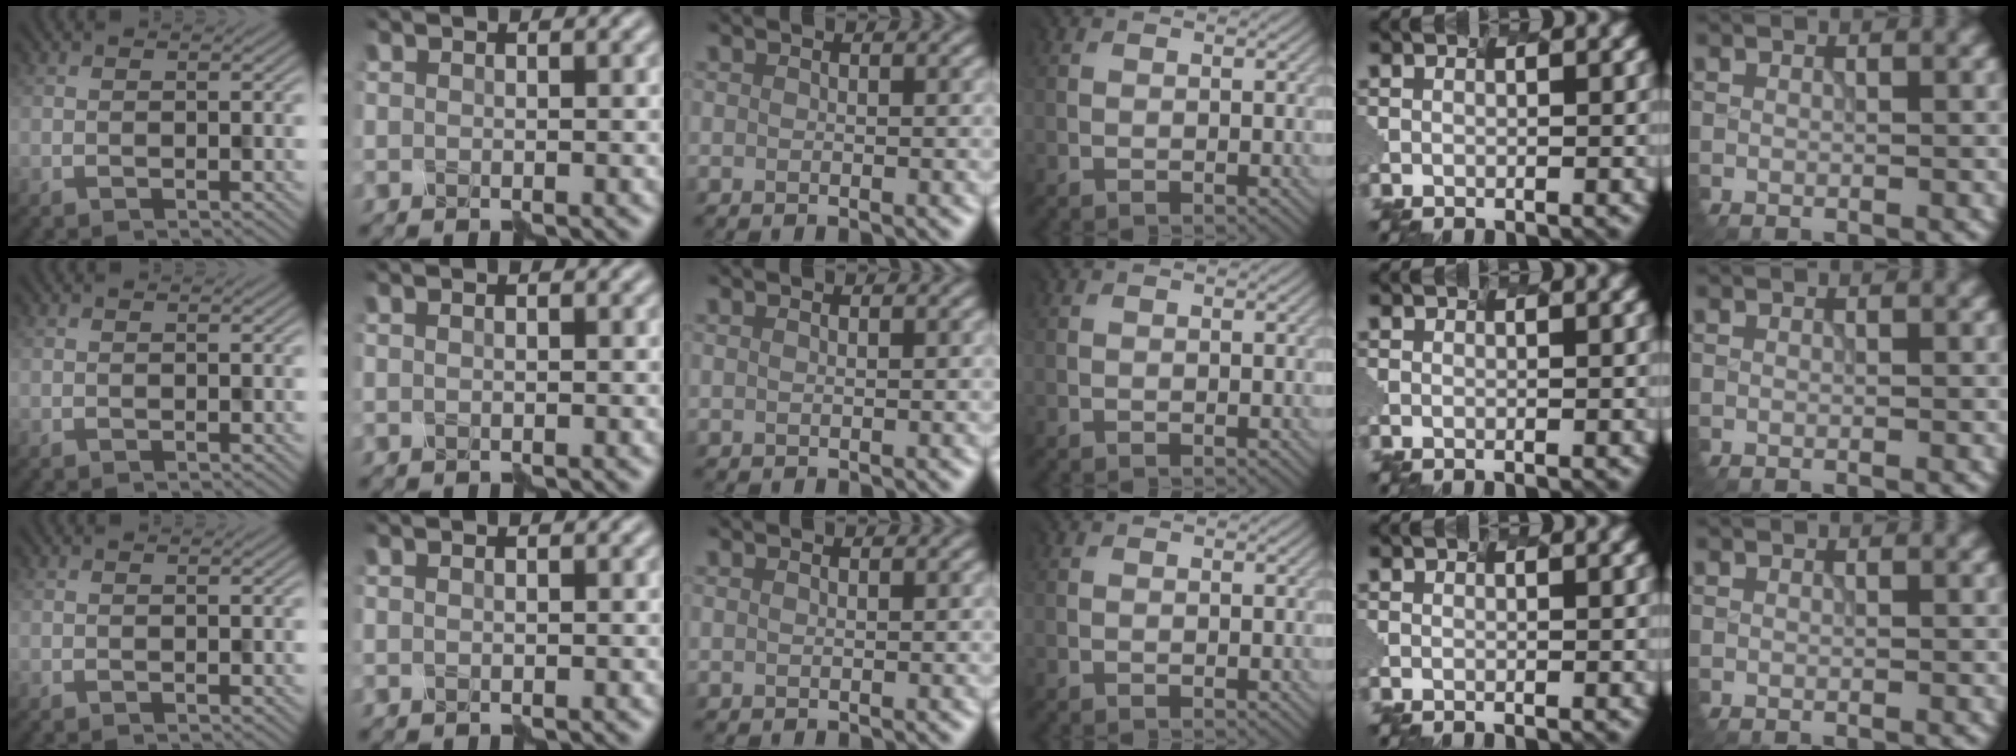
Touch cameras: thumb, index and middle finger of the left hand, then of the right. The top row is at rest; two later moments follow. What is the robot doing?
{"motion": "assemble", "object": "hinged jar"}